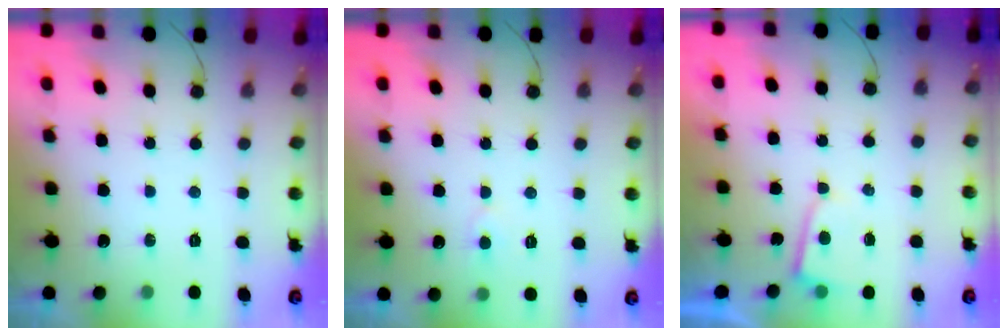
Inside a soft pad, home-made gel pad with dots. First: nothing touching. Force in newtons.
{"total": 4.3, "press": 4.3, "slide": 0.5}
{"total": 3.2, "press": 3.2, "slide": 0.3}